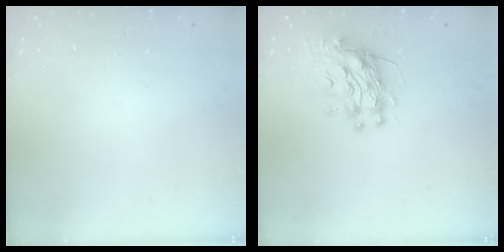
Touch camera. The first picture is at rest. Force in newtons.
{"total": 11.7, "press": 11.6, "slide": 1.2}